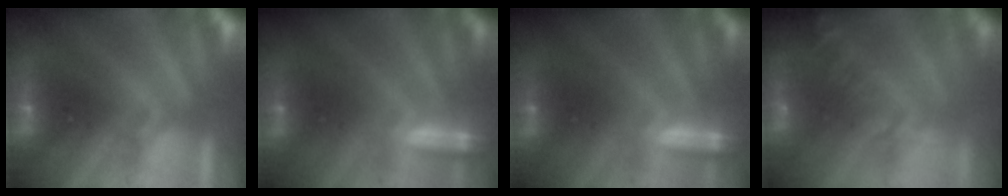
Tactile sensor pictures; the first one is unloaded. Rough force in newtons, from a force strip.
{"total": 1.9}
{"total": 1.9}
{"total": 7.8}